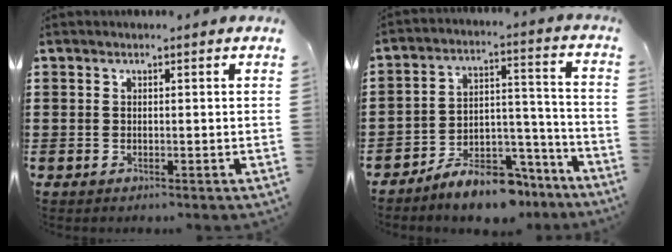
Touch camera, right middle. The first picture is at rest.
{"total": 9.7, "force": [-8.6, 2.6, 3.7], "torque": [-0.055, 0.039, -0.161]}